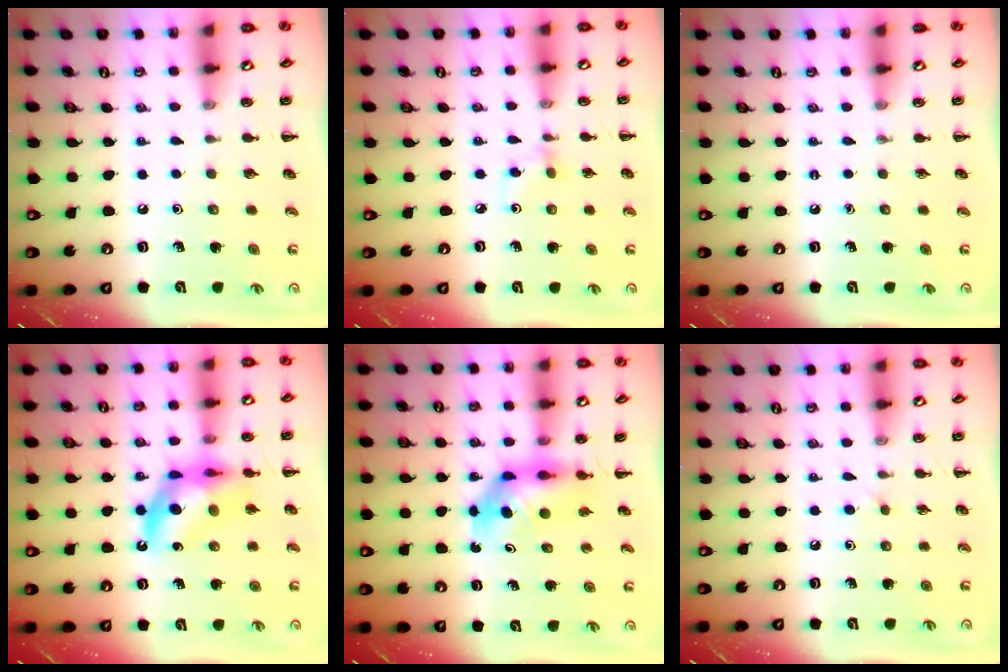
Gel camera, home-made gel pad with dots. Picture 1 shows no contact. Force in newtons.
{"total": 2.6, "press": 2.4, "slide": 1.1}
{"total": 0.0}
{"total": 10.8, "press": 10.3, "slide": 3.4}
{"total": 5.4, "press": 5.3, "slide": 0.8}
{"total": 2.2, "press": 2.0, "slide": 1.0}